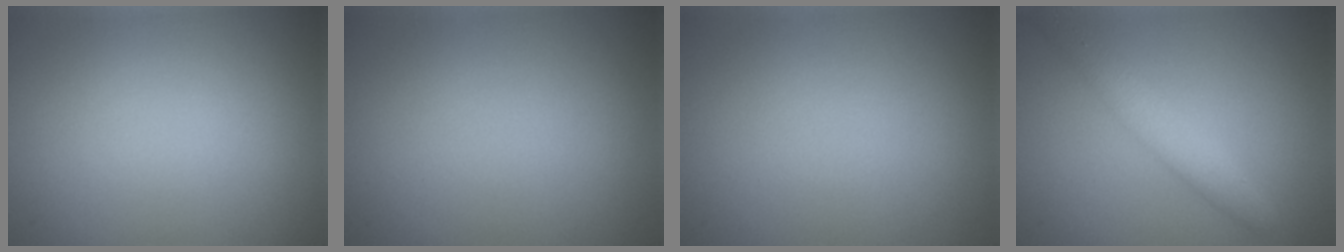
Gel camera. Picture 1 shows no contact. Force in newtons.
{"total": 0.0}
{"total": 0.0}
{"total": 3.2, "press": 3.2, "slide": 0.1}